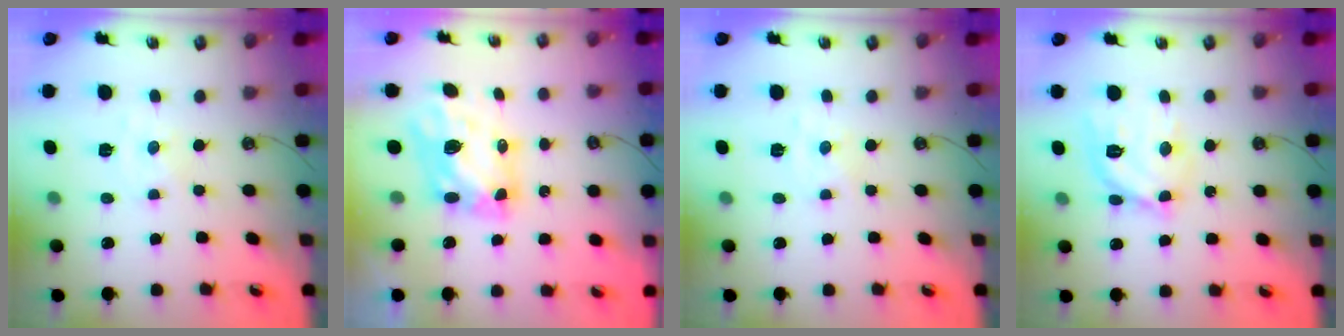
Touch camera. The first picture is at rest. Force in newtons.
{"total": 6.7, "press": 6.7, "slide": 0.6}
{"total": 0.6, "press": 0.6, "slide": 0.2}
{"total": 13.6, "press": 13.6, "slide": 1.0}